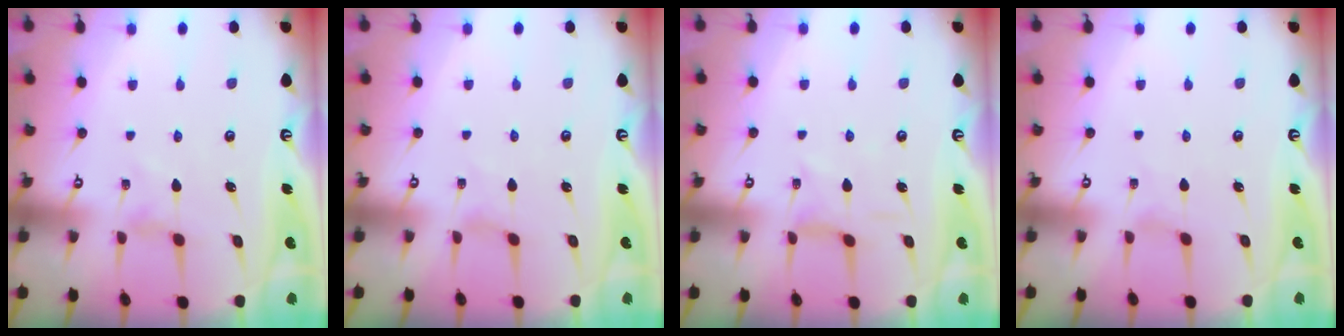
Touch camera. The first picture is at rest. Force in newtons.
{"total": 0.0}
{"total": 0.9, "press": 0.9, "slide": 0.3}
{"total": 0.0}